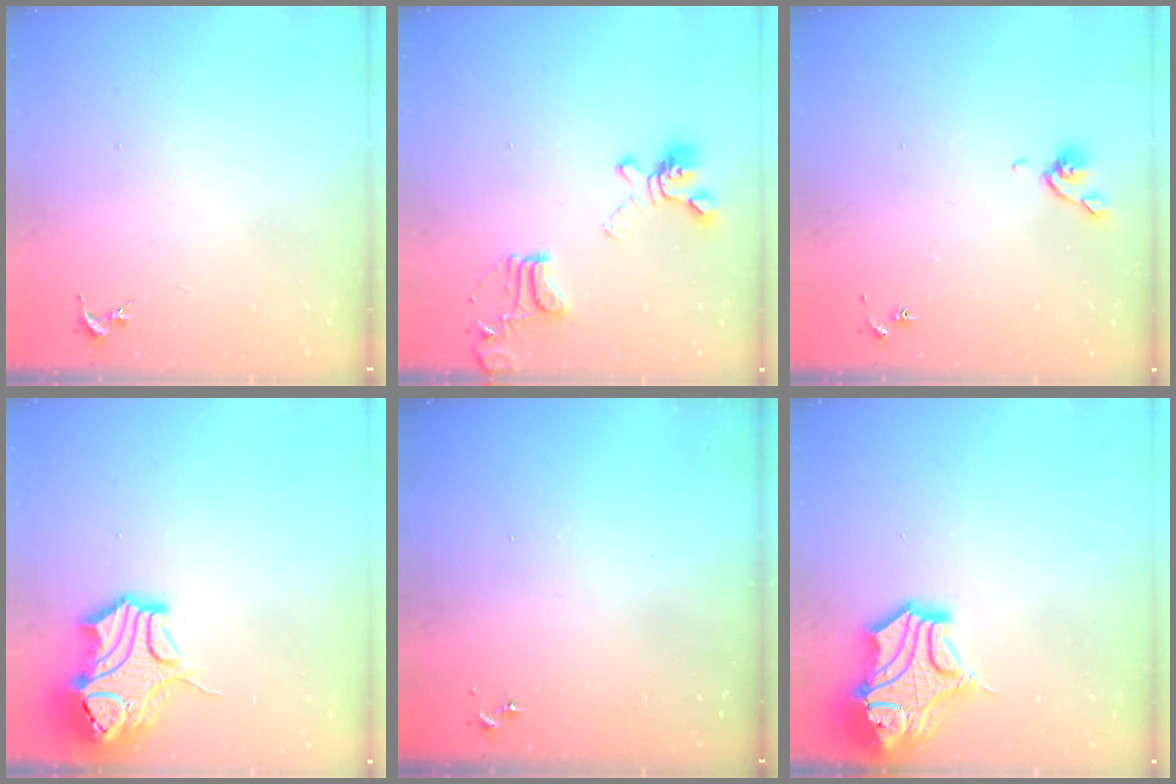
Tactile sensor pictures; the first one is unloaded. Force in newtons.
{"total": 17.3, "press": 17.2, "slide": 1.8}
{"total": 5.2, "press": 5.1, "slide": 1.0}
{"total": 15.2, "press": 15.0, "slide": 2.4}
{"total": 0.0}
{"total": 16.9, "press": 16.7, "slide": 2.3}